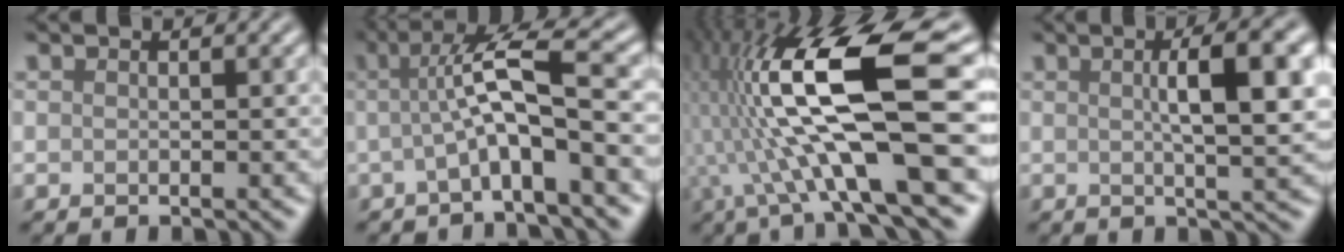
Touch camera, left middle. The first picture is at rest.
{"total": 6.3, "force": [0.0, 1.2, 6.2], "torque": [-0.103, 0.013, -0.006]}
{"total": 14.6, "force": [0.5, 4.0, 14.0], "torque": [-0.259, 0.011, 0.004]}
{"total": 7.3, "force": [1.4, 1.9, 6.9], "torque": [-0.083, 0.014, 0.017]}